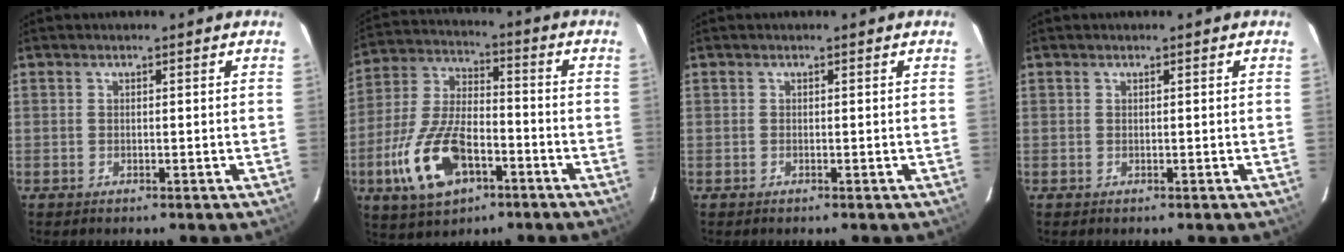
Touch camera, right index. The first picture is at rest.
{"total": 16.4, "force": [-7.0, 8.2, 12.3], "torque": [-0.271, -0.005, -0.122]}
{"total": 0.0}
{"total": 0.0}